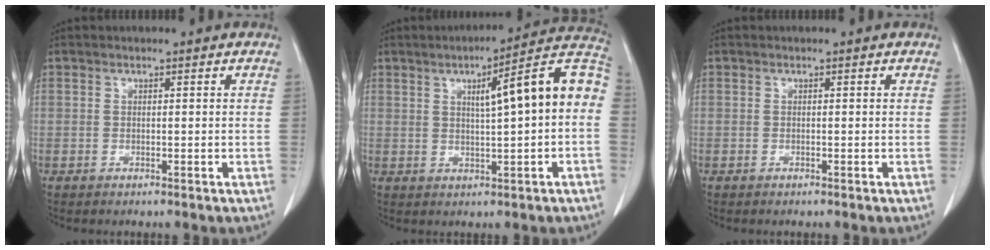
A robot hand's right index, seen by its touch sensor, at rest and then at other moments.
{"total": 13.1, "force": [1.7, 1.0, 12.9], "torque": [-0.174, 0.032, 0.018]}
{"total": 0.0}